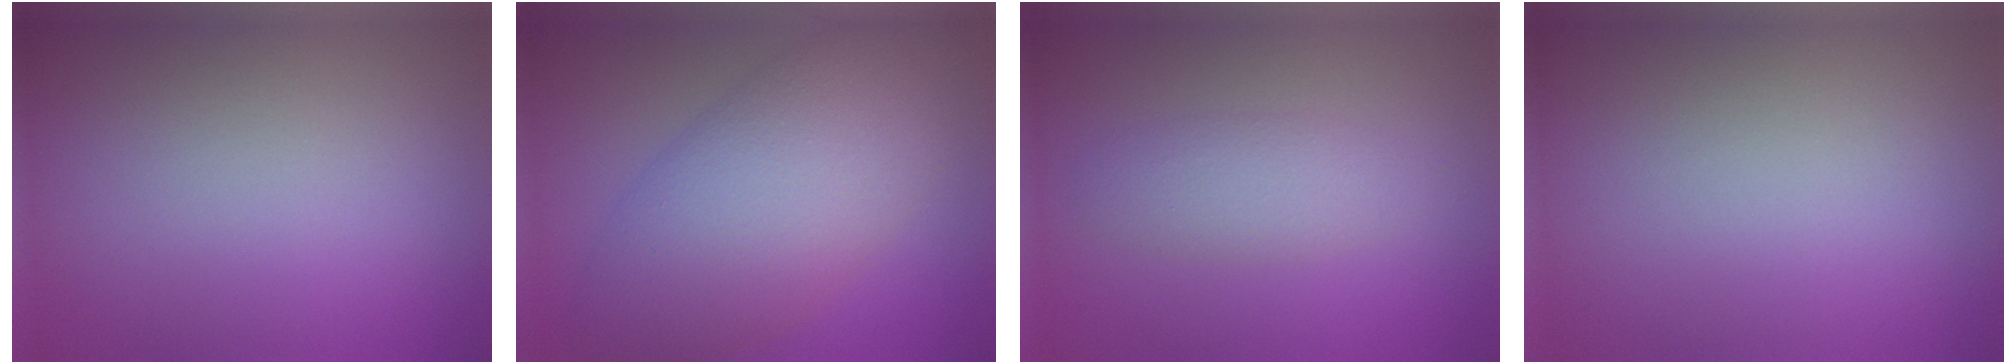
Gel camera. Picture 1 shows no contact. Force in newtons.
{"total": 9.5, "press": 9.5, "slide": 0.2}
{"total": 2.4, "press": 2.4, "slide": 0.2}
{"total": 0.0}